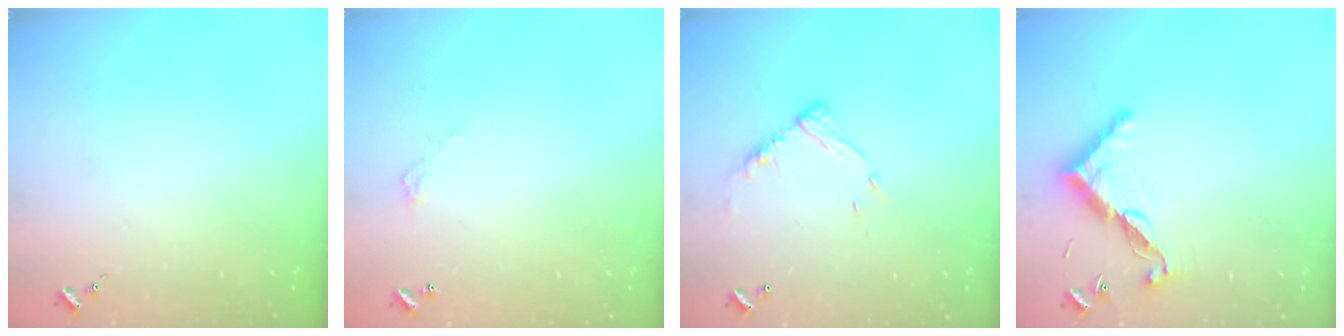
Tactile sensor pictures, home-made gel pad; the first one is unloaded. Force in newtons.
{"total": 2.8, "press": 2.8, "slide": 0.2}
{"total": 10.9, "press": 10.9, "slide": 0.8}
{"total": 10.7, "press": 10.7, "slide": 0.4}